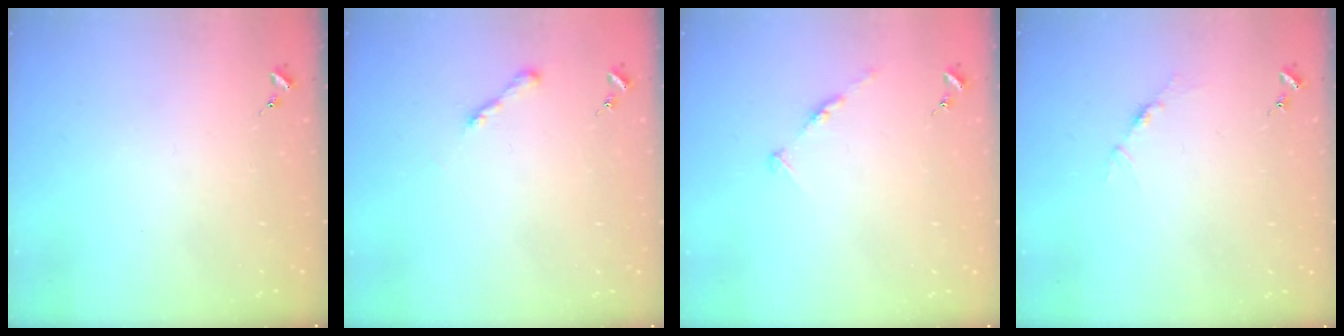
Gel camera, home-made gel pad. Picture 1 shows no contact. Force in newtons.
{"total": 4.0, "press": 4.0, "slide": 0.4}
{"total": 4.9, "press": 4.9, "slide": 0.5}
{"total": 3.5, "press": 3.5, "slide": 0.4}